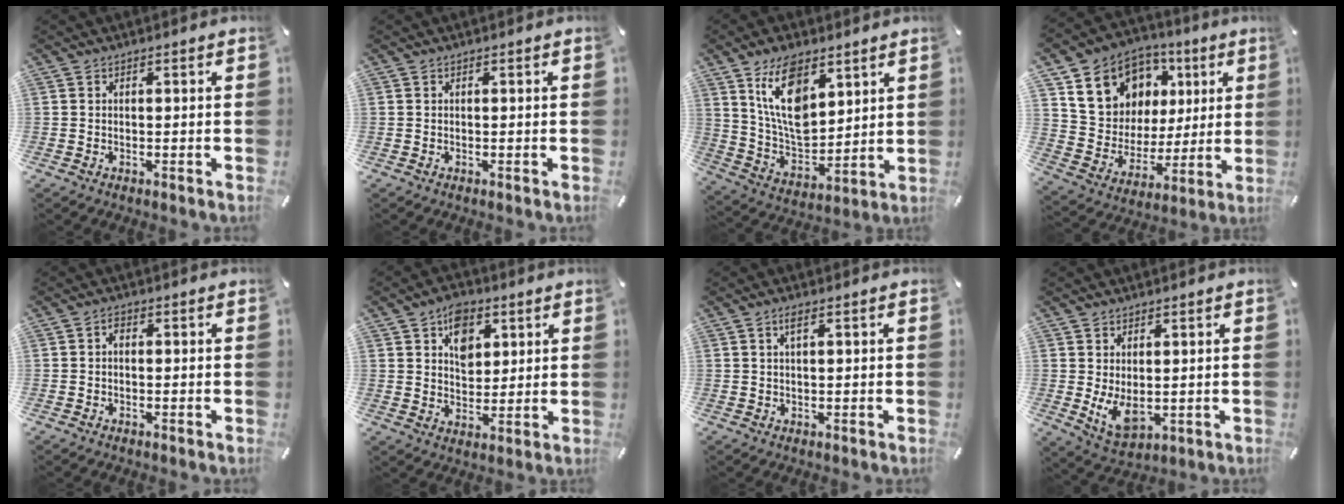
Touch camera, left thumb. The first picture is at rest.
{"total": 0.0}
{"total": 14.9, "force": [7.4, 8.6, 9.7], "torque": [-0.190, -0.028, 0.133]}
{"total": 14.9, "force": [6.6, 12.7, 4.3], "torque": [-0.079, -0.034, 0.136]}
{"total": 1.1, "force": [-0.3, 0.7, 0.8], "torque": [-0.017, 0.005, -0.008]}
{"total": 8.1, "force": [3.7, 5.9, 4.0], "torque": [-0.047, -0.010, 0.062]}
{"total": 2.2, "force": [0.8, 0.5, 2.0], "torque": [-0.041, 0.004, 0.012]}
{"total": 6.8, "force": [0.6, 4.5, 5.1], "torque": [-0.107, -0.011, 0.010]}